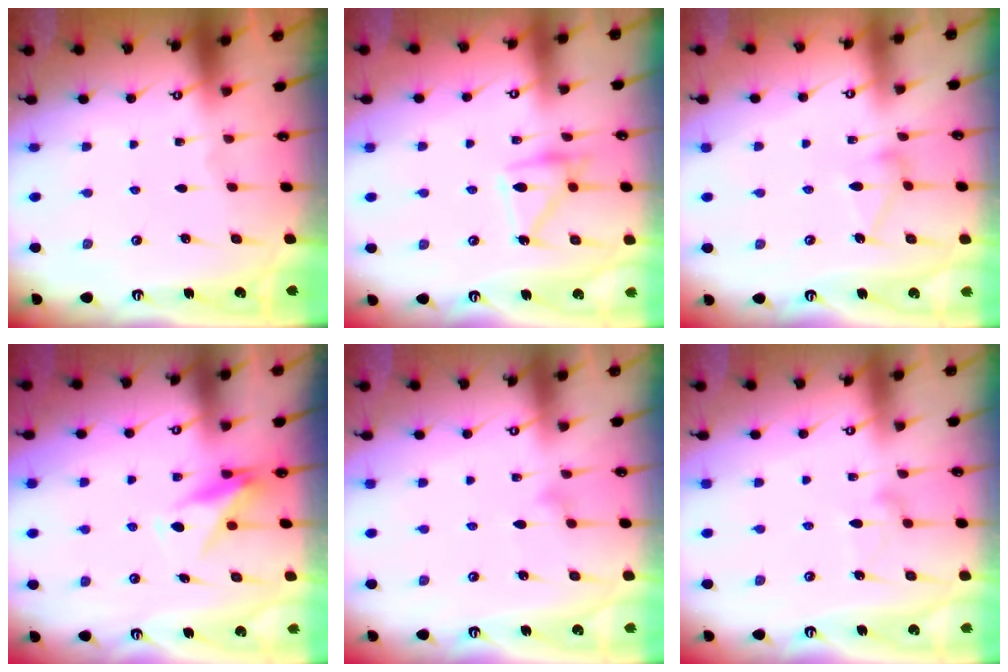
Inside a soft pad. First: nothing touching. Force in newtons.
{"total": 13.3, "press": 13.2, "slide": 0.8}
{"total": 8.9, "press": 8.9, "slide": 0.4}
{"total": 9.7, "press": 9.7, "slide": 0.7}
{"total": 7.3, "press": 7.2, "slide": 0.7}
{"total": 10.0, "press": 10.0, "slide": 0.5}